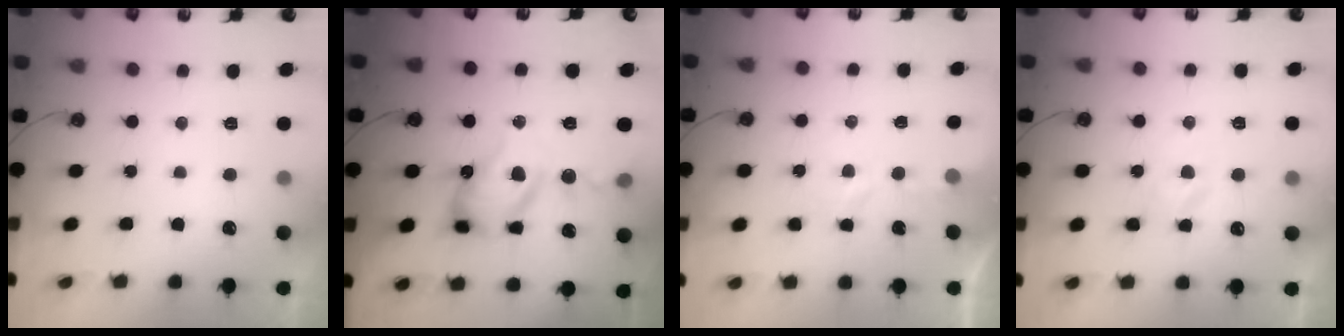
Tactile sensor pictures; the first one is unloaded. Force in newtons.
{"total": 17.3, "press": 17.2, "slide": 2.3}
{"total": 2.2, "press": 2.1, "slide": 0.4}
{"total": 5.0, "press": 4.9, "slide": 0.7}